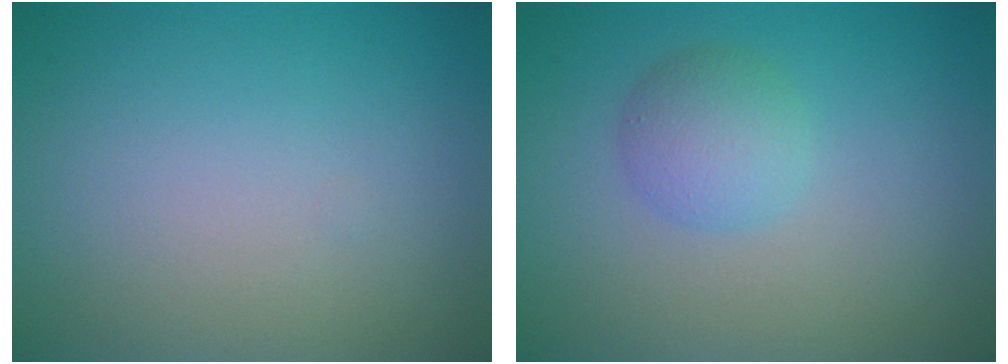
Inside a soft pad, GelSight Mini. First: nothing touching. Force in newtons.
{"total": 2.6, "press": 2.6, "slide": 0.1}